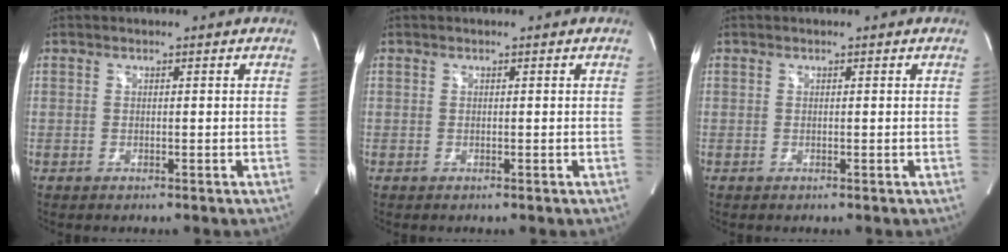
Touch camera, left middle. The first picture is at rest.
{"total": 0.0}
{"total": 0.0}